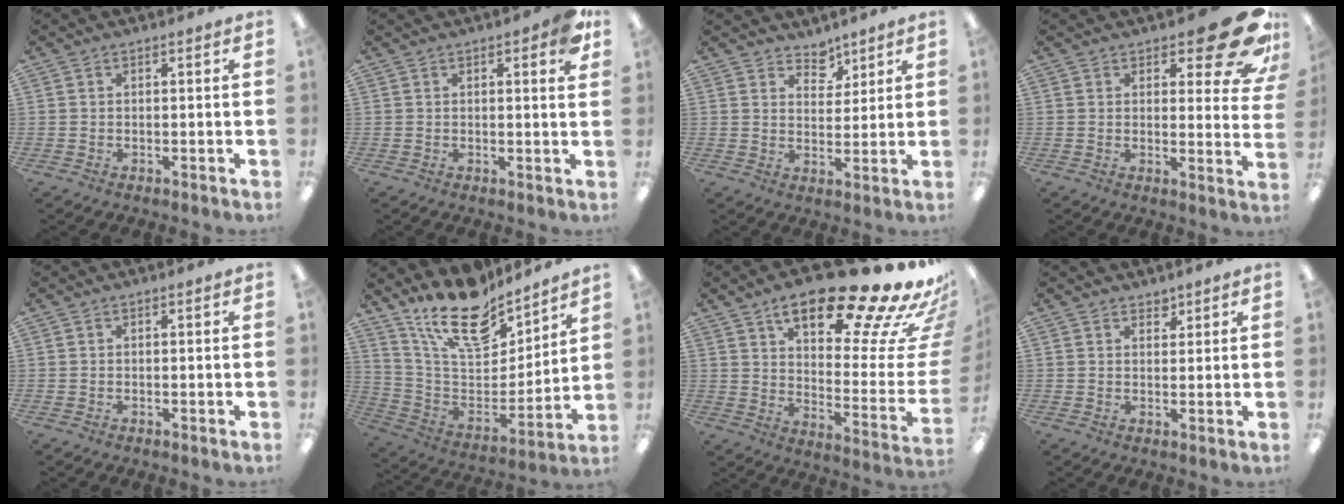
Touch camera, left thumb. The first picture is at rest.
{"total": 4.4, "force": [2.4, 1.2, 3.4], "torque": [-0.042, -0.008, 0.035]}
{"total": 5.3, "force": [4.5, 2.7, 0.4], "torque": [0.006, -0.035, 0.079]}
{"total": 14.6, "force": [8.9, 5.6, 10.1], "torque": [-0.120, -0.060, 0.148]}
{"total": 0.0}
{"total": 19.5, "force": [15.0, 8.4, 9.4], "torque": [-0.179, -0.100, 0.267]}
{"total": 26.5, "force": [18.4, 7.2, 17.7], "torque": [-0.240, -0.133, 0.290]}
{"total": 2.2, "force": [1.9, 1.0, 0.1], "torque": [0.011, -0.013, 0.034]}